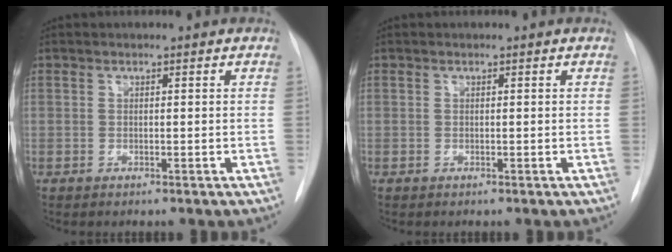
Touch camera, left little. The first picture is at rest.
{"total": 0.0}